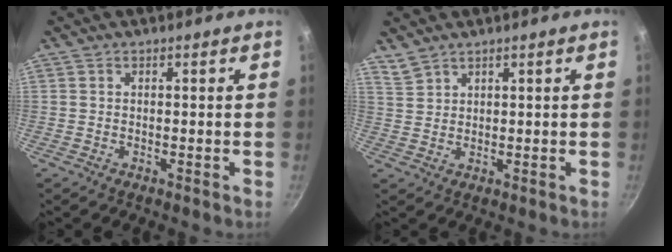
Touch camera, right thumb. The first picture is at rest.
{"total": 2.8, "force": [2.5, 1.0, 0.6], "torque": [-0.012, 0.001, 0.059]}